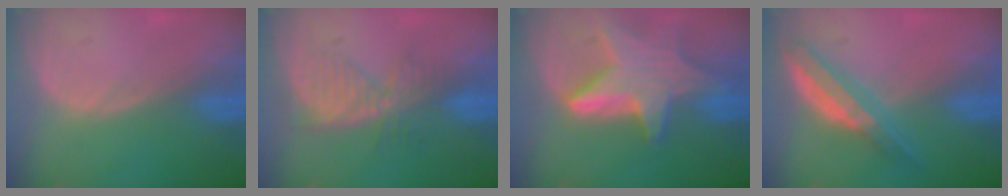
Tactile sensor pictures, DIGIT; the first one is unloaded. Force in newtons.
{"total": 5.8, "press": 5.8, "slide": 0.2}
{"total": 9.5, "press": 9.5, "slide": 0.6}
{"total": 5.8, "press": 5.5, "slide": 1.9}